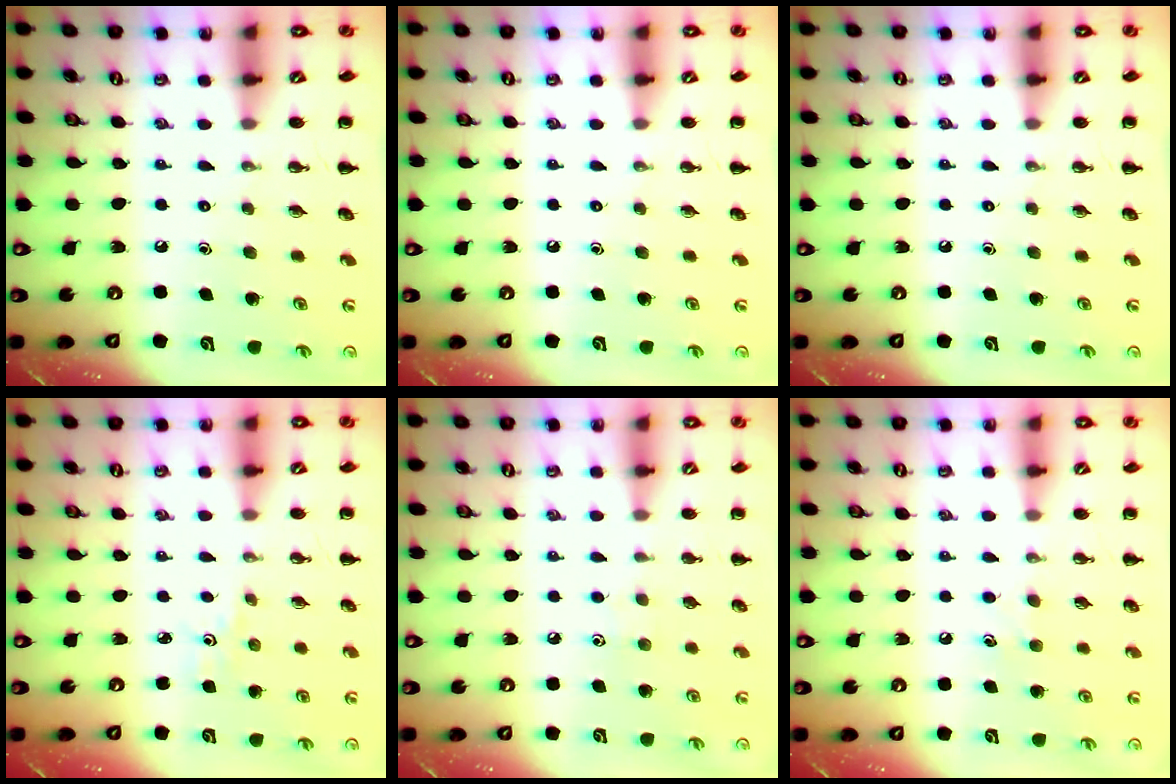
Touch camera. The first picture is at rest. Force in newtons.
{"total": 0.0}
{"total": 0.0}
{"total": 1.7, "press": 1.7, "slide": 0.4}
{"total": 3.7, "press": 3.6, "slide": 1.2}
{"total": 3.9, "press": 3.7, "slide": 1.3}